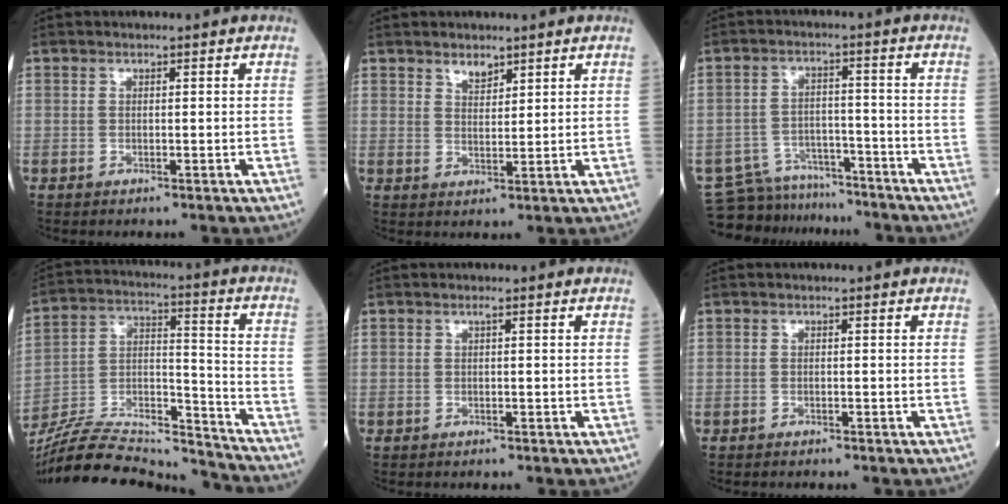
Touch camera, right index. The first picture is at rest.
{"total": 2.4, "force": [2.2, 0.6, 0.6], "torque": [-0.013, -0.005, 0.048]}
{"total": 12.9, "force": [-11.9, 4.5, 1.5], "torque": [-0.043, 0.021, -0.183]}
{"total": 23.3, "force": [-22.0, 2.4, 7.2], "torque": [-0.169, 0.009, -0.369]}
{"total": 0.9, "force": [0.1, 0.4, 0.8], "torque": [-0.023, 0.000, 0.001]}
{"total": 2.1, "force": [-1.7, 0.9, 0.9], "torque": [-0.022, -0.005, -0.020]}